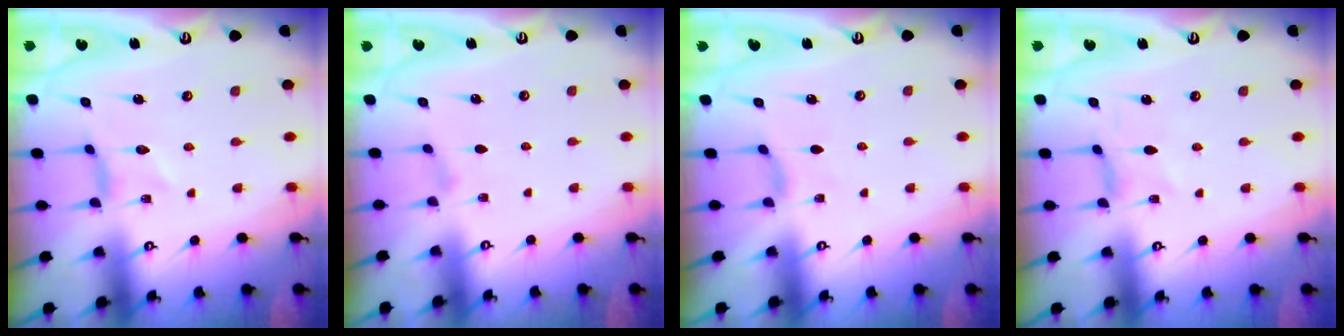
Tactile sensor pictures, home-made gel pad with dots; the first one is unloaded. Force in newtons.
{"total": 1.2, "press": 1.1, "slide": 0.3}
{"total": 1.8, "press": 1.7, "slide": 0.5}
{"total": 0.0}